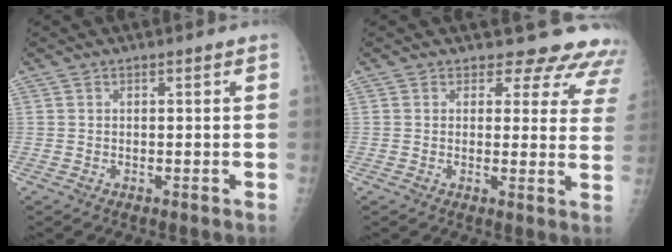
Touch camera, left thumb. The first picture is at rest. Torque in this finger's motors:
{"motor_torque": [-0.04, 0.09, -0.36, -0.30, 0.02]}